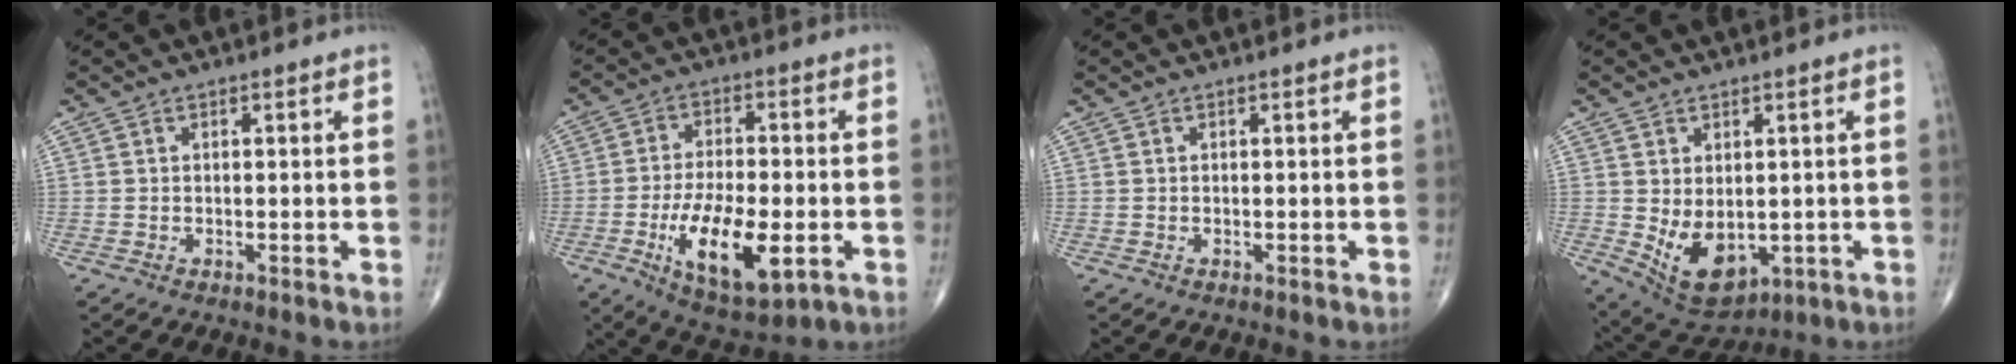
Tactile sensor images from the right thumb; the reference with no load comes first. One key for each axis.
{"total": 14.7, "fx": -4.4, "fy": 6.1, "fz": 12.7, "tx": -0.213, "ty": 0.003, "tz": -0.063}
{"total": 0.0}
{"total": 9.9, "fx": -1.2, "fy": 6.2, "fz": 7.7, "tx": -0.111, "ty": -0.009, "tz": 0.008}